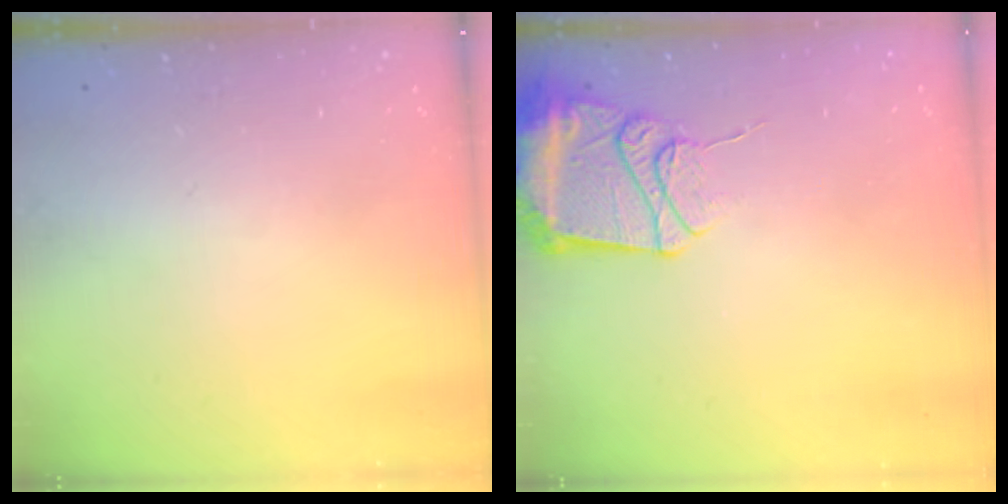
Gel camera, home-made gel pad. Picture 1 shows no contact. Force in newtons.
{"total": 12.8, "press": 12.8, "slide": 1.1}